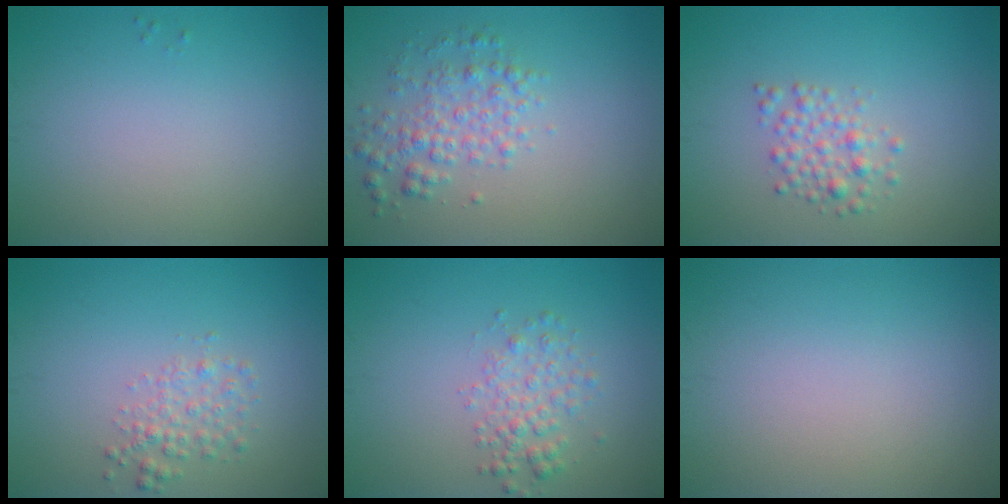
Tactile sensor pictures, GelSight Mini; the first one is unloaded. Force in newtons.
{"total": 3.0, "press": 3.0, "slide": 0.0}
{"total": 2.2, "press": 2.2, "slide": 0.0}
{"total": 2.0, "press": 2.0, "slide": 0.1}
{"total": 2.4, "press": 2.4, "slide": 0.1}
{"total": 0.0}